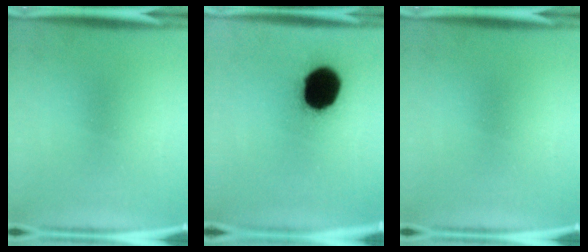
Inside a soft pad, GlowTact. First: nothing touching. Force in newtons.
{"total": 20.1}
{"total": 0.0}